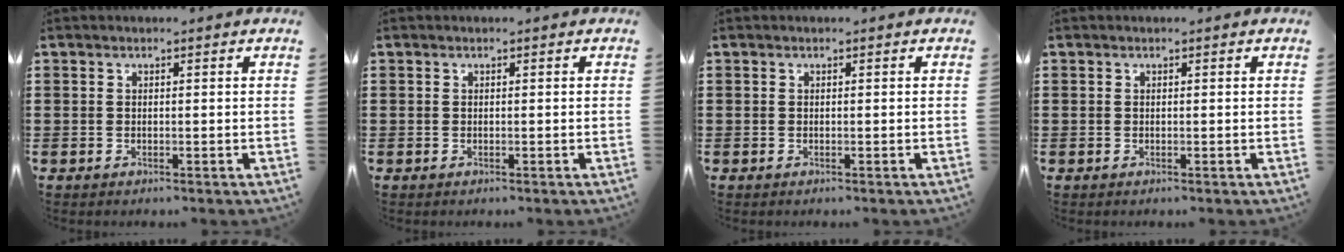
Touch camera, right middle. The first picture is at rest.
{"total": 0.0}
{"total": 0.0}
{"total": 0.0}